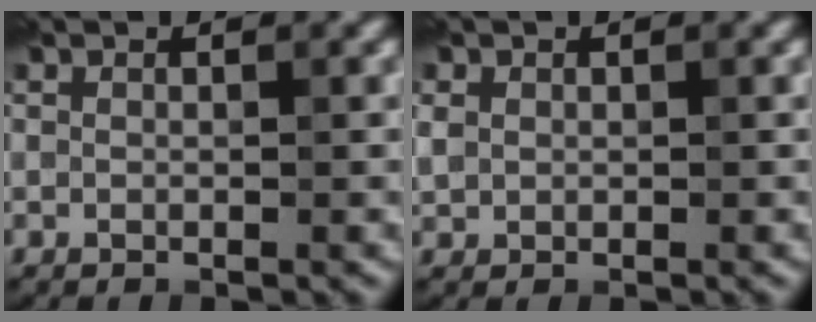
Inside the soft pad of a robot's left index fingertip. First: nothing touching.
{"total": 1.1, "force": [0.3, 1.0, 0.2], "torque": [-0.003, 0.001, 0.003]}